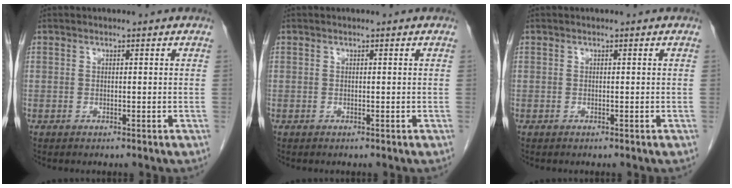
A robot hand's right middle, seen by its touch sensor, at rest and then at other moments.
{"total": 0.0}
{"total": 0.0}